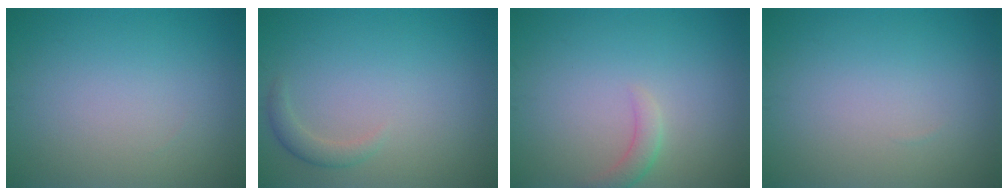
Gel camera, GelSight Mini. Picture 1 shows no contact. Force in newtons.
{"total": 1.5, "press": 1.5, "slide": 0.1}
{"total": 1.6, "press": 1.5, "slide": 0.2}
{"total": 0.0}